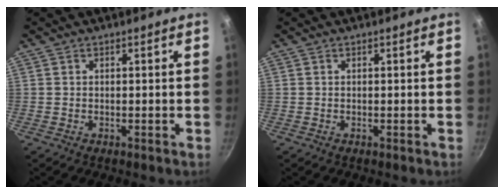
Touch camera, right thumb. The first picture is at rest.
{"total": 0.0}